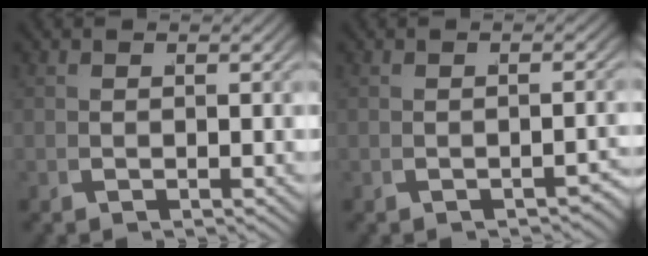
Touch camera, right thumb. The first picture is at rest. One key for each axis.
{"total": 1.9, "fx": -1.8, "fy": 0.3, "fz": 0.7, "tx": -0.014, "ty": 0.000, "tz": -0.023}